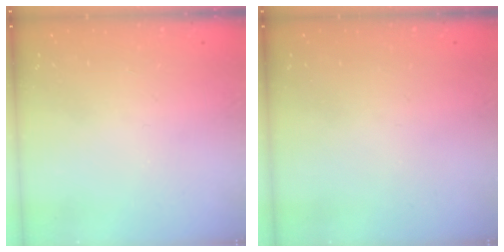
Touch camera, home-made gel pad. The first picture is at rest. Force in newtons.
{"total": 0.0}